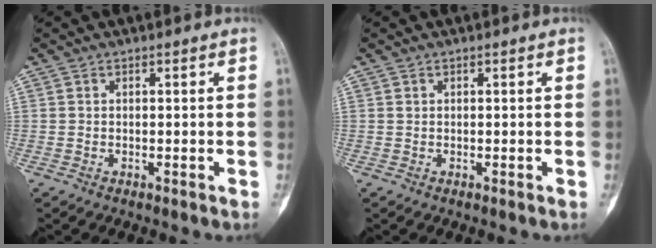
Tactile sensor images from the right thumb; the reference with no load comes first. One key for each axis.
{"total": 0.0}